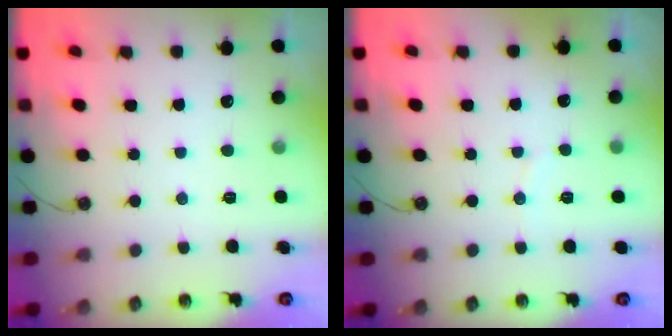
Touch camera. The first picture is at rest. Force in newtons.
{"total": 2.8, "press": 2.8, "slide": 0.4}